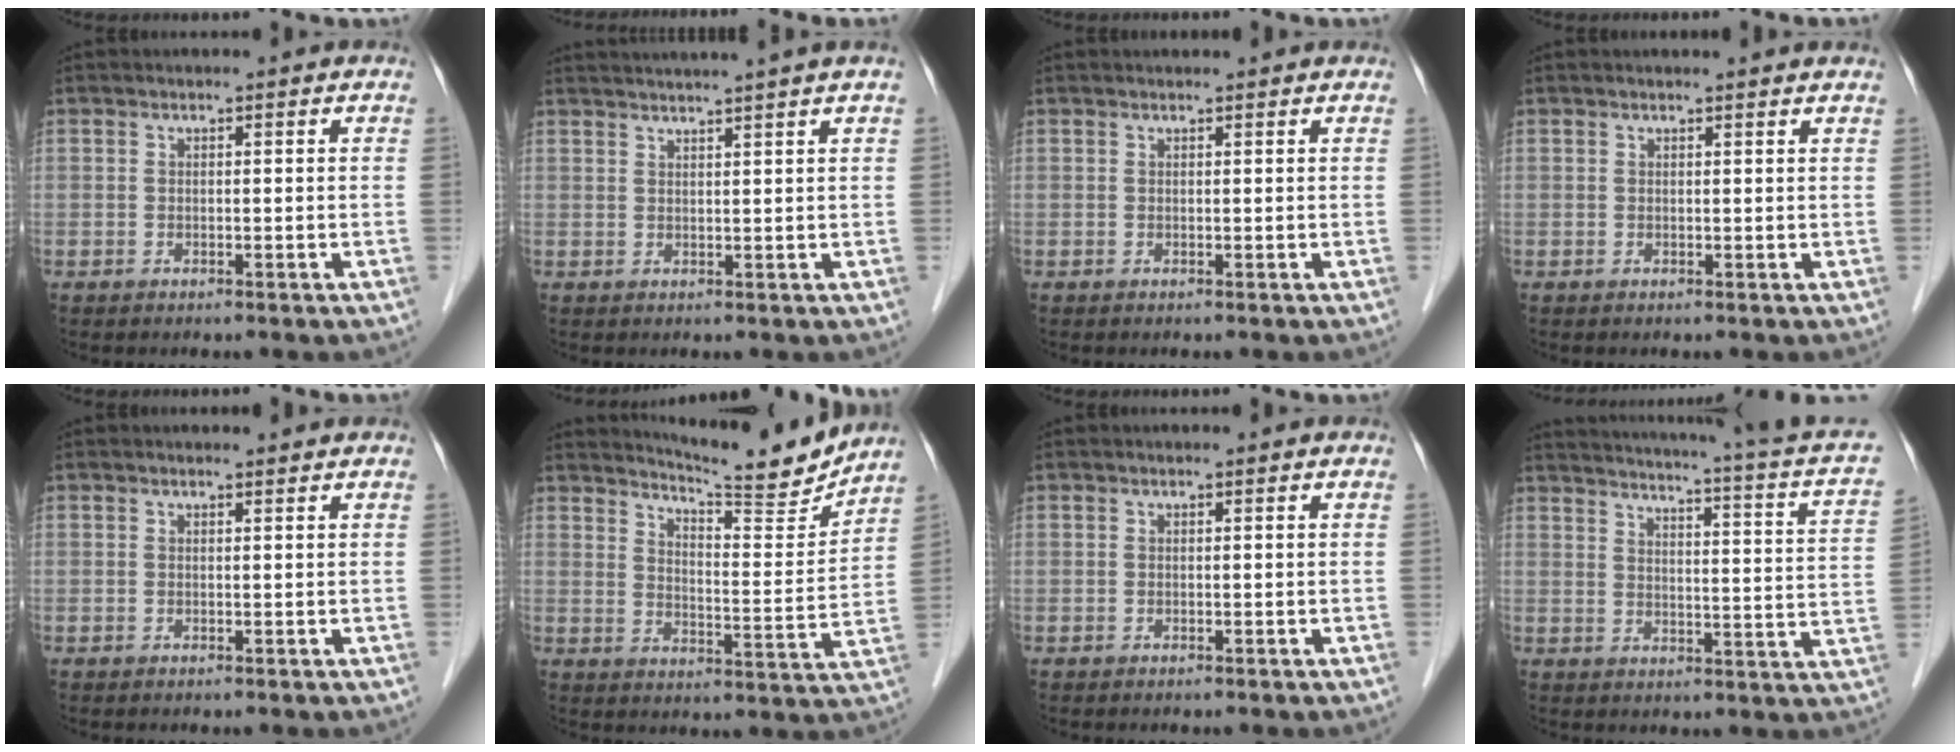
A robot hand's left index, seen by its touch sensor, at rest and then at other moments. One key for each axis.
{"total": 7.0, "fx": 6.2, "fy": -1.9, "fz": 2.7, "tx": -0.030, "ty": 0.015, "tz": 0.081}
{"total": 2.1, "fx": 2.0, "fy": 0.2, "fz": 0.5, "tx": -0.010, "ty": 0.021, "tz": 0.027}
{"total": 2.5, "fx": 2.4, "fy": -0.3, "fz": 0.6, "tx": -0.014, "ty": 0.003, "tz": 0.024}
{"total": 0.8, "fx": 0.8, "fy": 0.0, "fz": 0.0, "tx": -0.008, "ty": -0.001, "tz": 0.011}
{"total": 12.9, "fx": 12.5, "fy": 0.4, "fz": 3.4, "tx": -0.060, "ty": -0.034, "tz": 0.171}
{"total": 0.0}
{"total": 18.1, "fx": 13.9, "fy": 0.2, "fz": 11.5, "tx": -0.182, "ty": -0.039, "tz": 0.149}